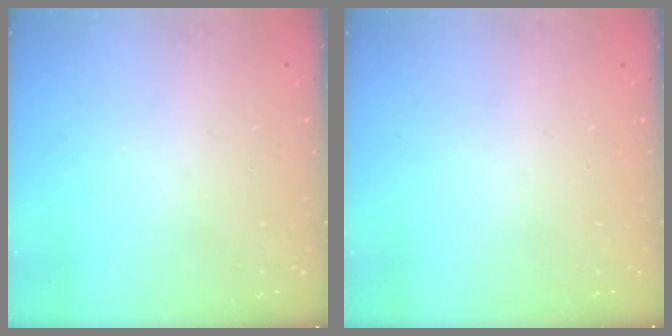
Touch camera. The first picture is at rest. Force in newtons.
{"total": 0.0}